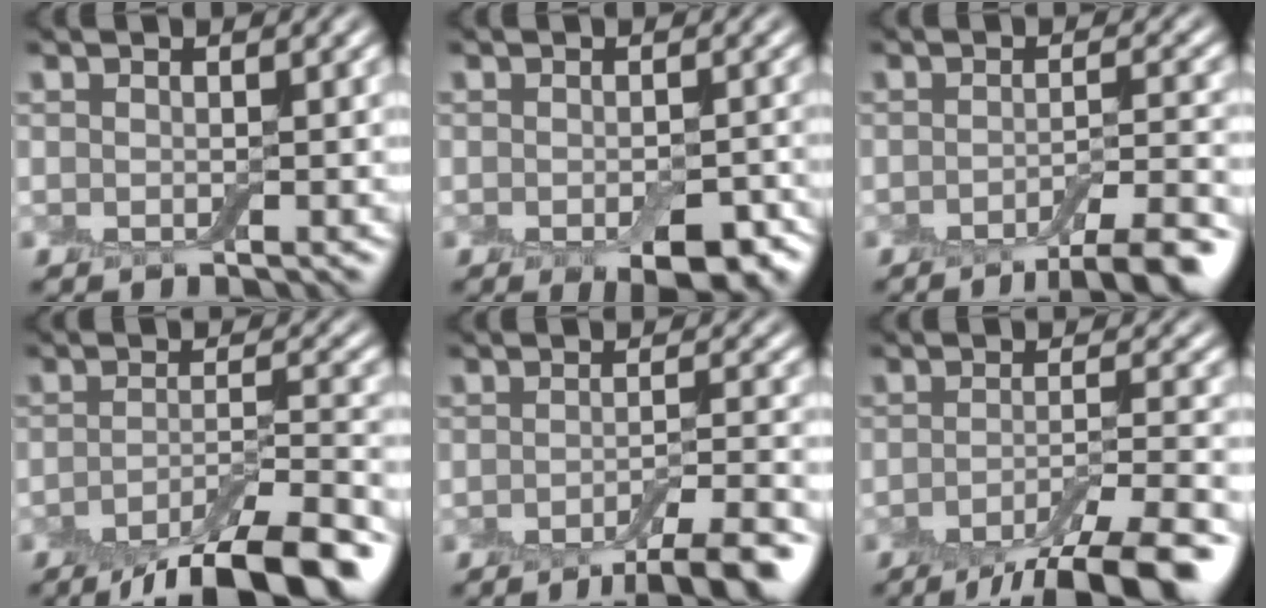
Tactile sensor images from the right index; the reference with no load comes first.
{"total": 4.4, "force": [-2.2, 1.8, 3.4], "torque": [-0.049, -0.003, -0.026]}
{"total": 6.0, "force": [-3.9, 1.5, 4.4], "torque": [-0.056, 0.003, -0.056]}
{"total": 9.6, "force": [-6.5, 2.6, 6.5], "torque": [-0.089, -0.002, -0.108]}
{"total": 6.1, "force": [-3.8, 1.5, 4.5], "torque": [-0.057, 0.003, -0.057]}
{"total": 9.2, "force": [-6.2, 2.2, 6.4], "torque": [-0.084, 0.001, -0.098]}